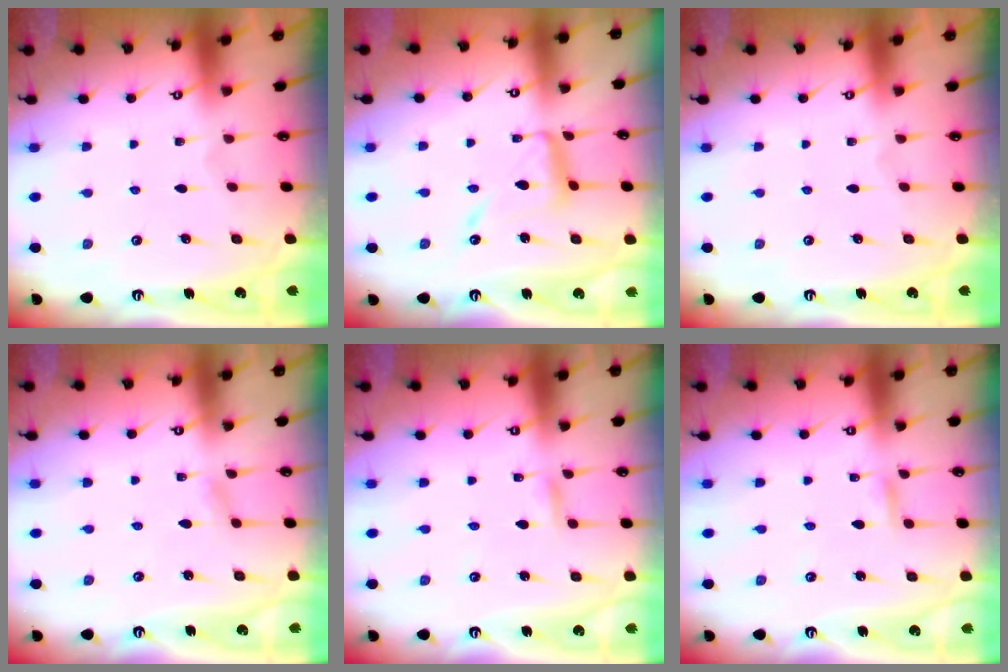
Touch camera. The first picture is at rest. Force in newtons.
{"total": 11.9, "press": 11.8, "slide": 1.0}
{"total": 0.0}
{"total": 2.9, "press": 2.8, "slide": 0.3}
{"total": 2.8, "press": 2.8, "slide": 0.3}
{"total": 2.8, "press": 2.8, "slide": 0.3}